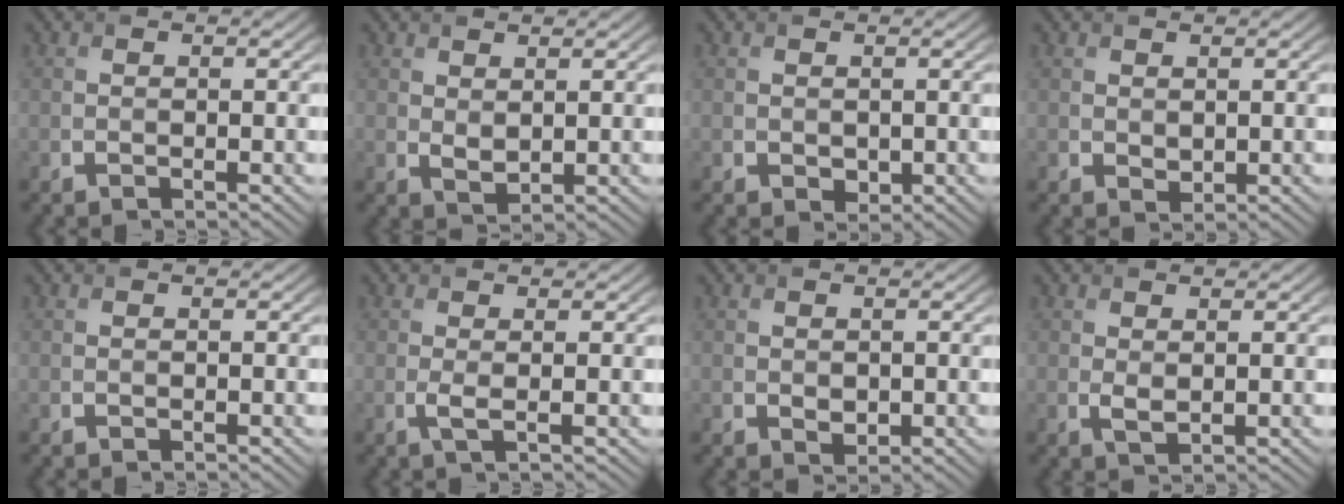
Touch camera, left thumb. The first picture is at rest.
{"total": 1.8, "force": [1.1, 0.8, 1.1], "torque": [-0.025, -0.007, 0.026]}
{"total": 1.0, "force": [0.1, 0.8, 0.6], "torque": [-0.013, -0.007, 0.006]}
{"total": 1.1, "force": [0.6, 0.7, 0.5], "torque": [-0.012, -0.006, 0.017]}
{"total": 0.0}
{"total": 1.5, "force": [0.1, 0.3, 1.5], "torque": [-0.033, 0.002, -0.001]}
{"total": 1.2, "force": [0.1, 0.9, 0.8], "torque": [-0.017, -0.007, 0.007]}
{"total": 1.3, "force": [0.6, 0.5, 1.1], "torque": [-0.027, -0.005, 0.016]}